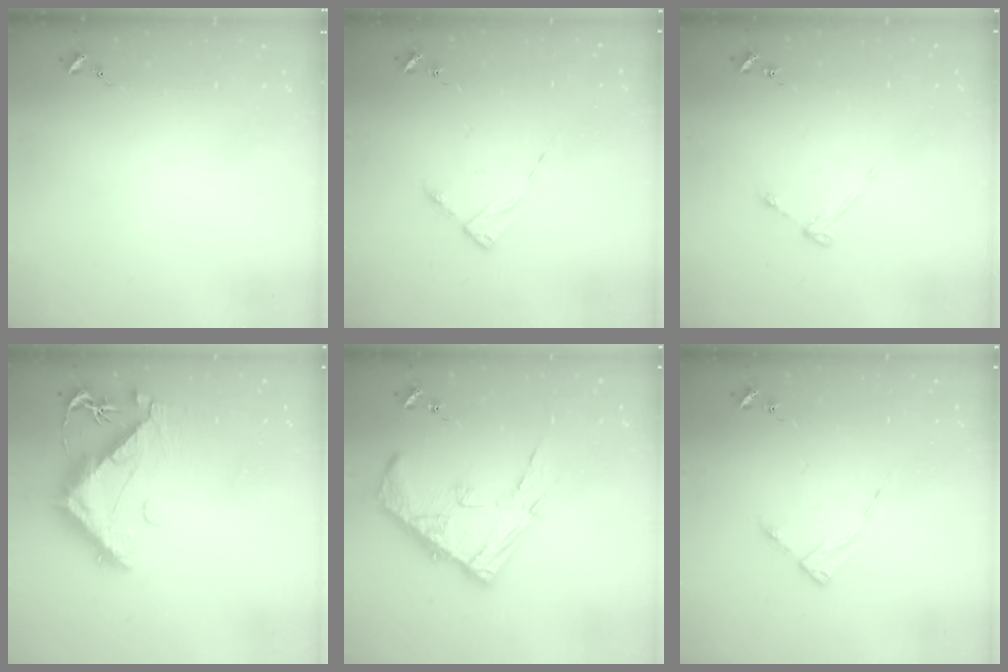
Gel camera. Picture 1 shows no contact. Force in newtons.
{"total": 2.8, "press": 2.8, "slide": 0.4}
{"total": 3.6, "press": 3.6, "slide": 0.5}
{"total": 12.3, "press": 12.2, "slide": 1.5}
{"total": 15.9, "press": 15.8, "slide": 1.5}
{"total": 2.8, "press": 2.8, "slide": 0.4}